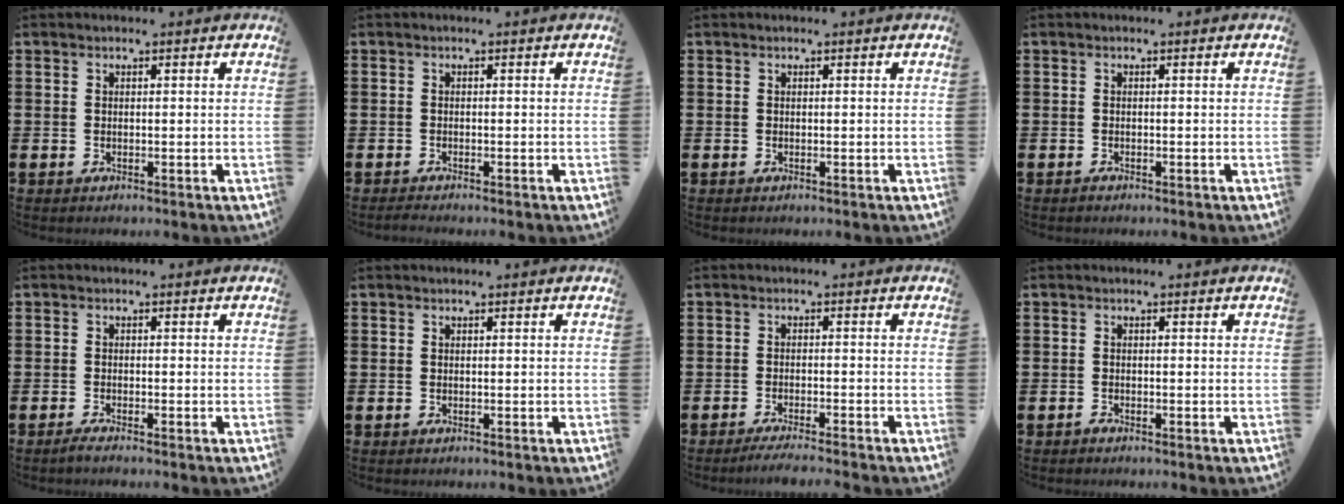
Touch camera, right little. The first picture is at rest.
{"total": 0.6, "force": [-0.5, 0.0, 0.4], "torque": [-0.007, -0.001, -0.011]}
{"total": 0.0}
{"total": 0.0}
{"total": 0.9, "force": [-0.7, 0.0, 0.7], "torque": [-0.010, -0.002, -0.013]}
{"total": 0.0}
{"total": 1.8, "force": [-1.5, -0.2, 0.9], "torque": [-0.014, 0.002, -0.028]}
{"total": 0.5, "force": [-0.5, 0.0, 0.0], "torque": [-0.002, -0.003, -0.010]}